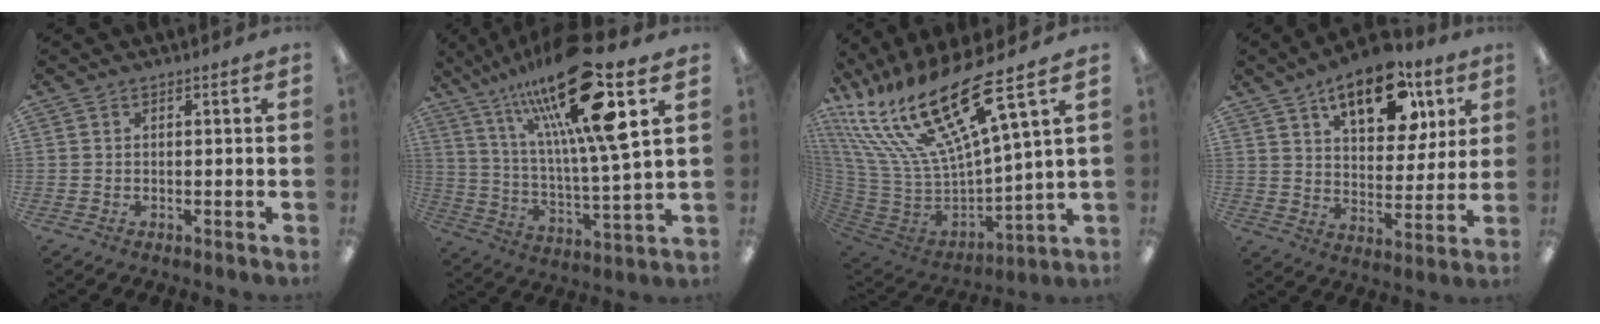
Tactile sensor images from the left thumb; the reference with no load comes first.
{"total": 25.1, "force": [15.3, 4.8, 19.3], "torque": [-0.340, -0.074, 0.234]}
{"total": 25.2, "force": [16.5, 7.4, 17.6], "torque": [-0.371, -0.123, 0.281]}
{"total": 17.5, "force": [10.0, 9.0, 11.2], "torque": [-0.148, -0.038, 0.165]}